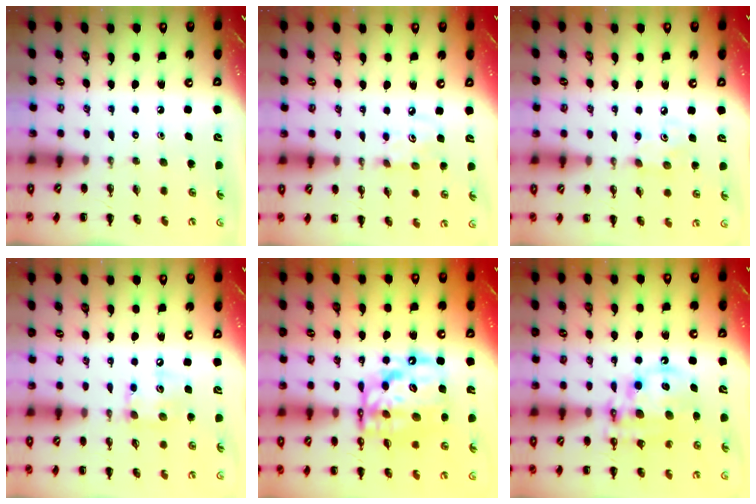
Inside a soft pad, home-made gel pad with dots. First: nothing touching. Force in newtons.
{"total": 3.4, "press": 3.3, "slide": 1.0}
{"total": 3.0, "press": 2.8, "slide": 0.9}
{"total": 9.0, "press": 9.0, "slide": 1.0}
{"total": 15.5, "press": 15.0, "slide": 3.9}
{"total": 13.8, "press": 13.4, "slide": 3.3}